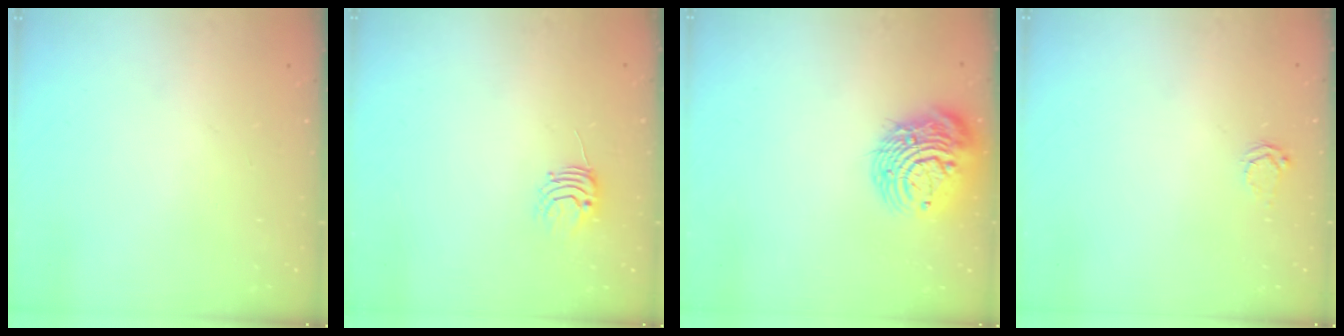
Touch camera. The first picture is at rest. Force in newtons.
{"total": 5.9, "press": 5.9, "slide": 0.5}
{"total": 14.4, "press": 14.3, "slide": 1.5}
{"total": 3.7, "press": 3.7, "slide": 0.5}